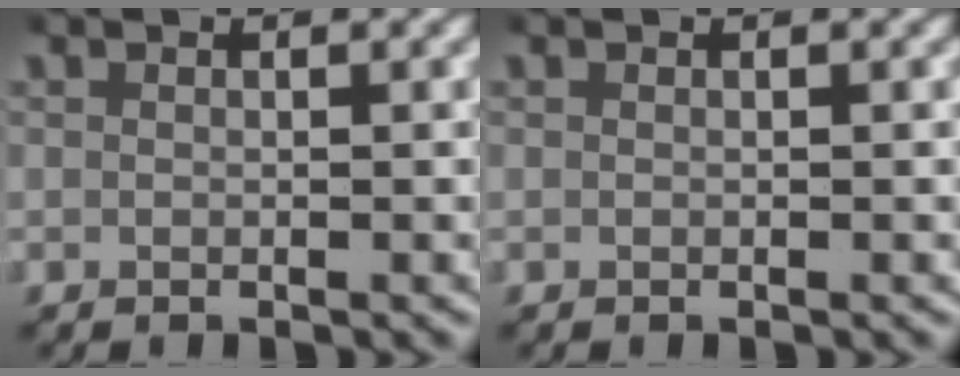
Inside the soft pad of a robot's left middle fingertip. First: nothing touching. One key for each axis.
{"total": 0.0}